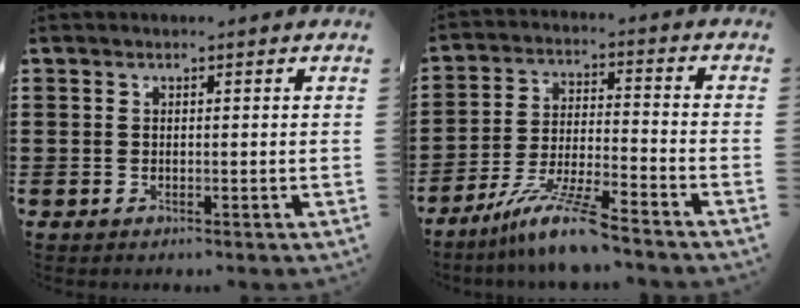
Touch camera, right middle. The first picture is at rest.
{"total": 9.5, "force": [-7.8, 0.1, 5.4], "torque": [-0.113, -0.005, -0.153]}